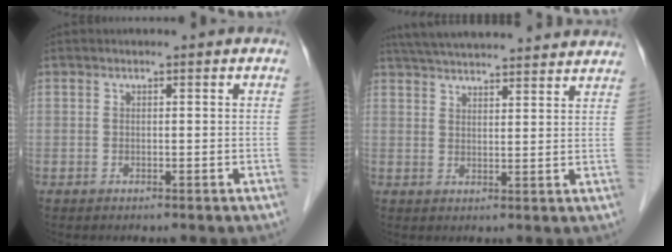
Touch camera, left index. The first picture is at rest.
{"total": 19.6, "force": [18.0, 2.3, 7.4], "torque": [-0.118, 0.042, 0.246]}